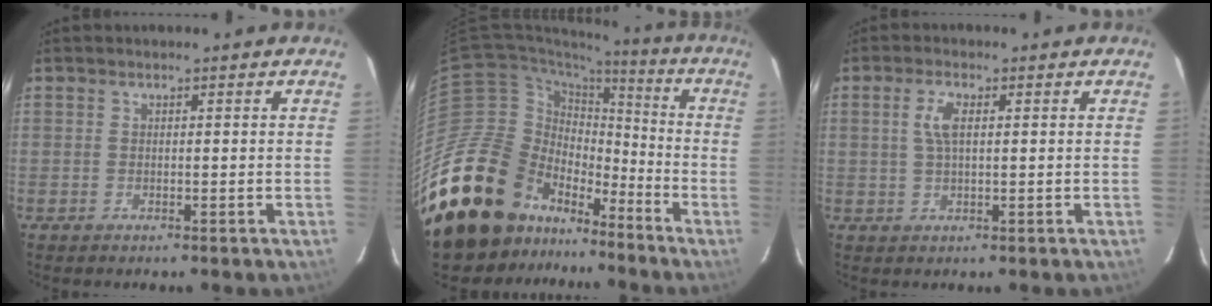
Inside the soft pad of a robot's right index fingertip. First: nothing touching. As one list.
[{"total": 31.0, "force": [-19.0, 18.6, 15.9], "torque": [-0.338, 0.006, -0.296]}, {"total": 3.6, "force": [0.8, 1.5, 3.2], "torque": [-0.066, 0.005, 0.018]}]